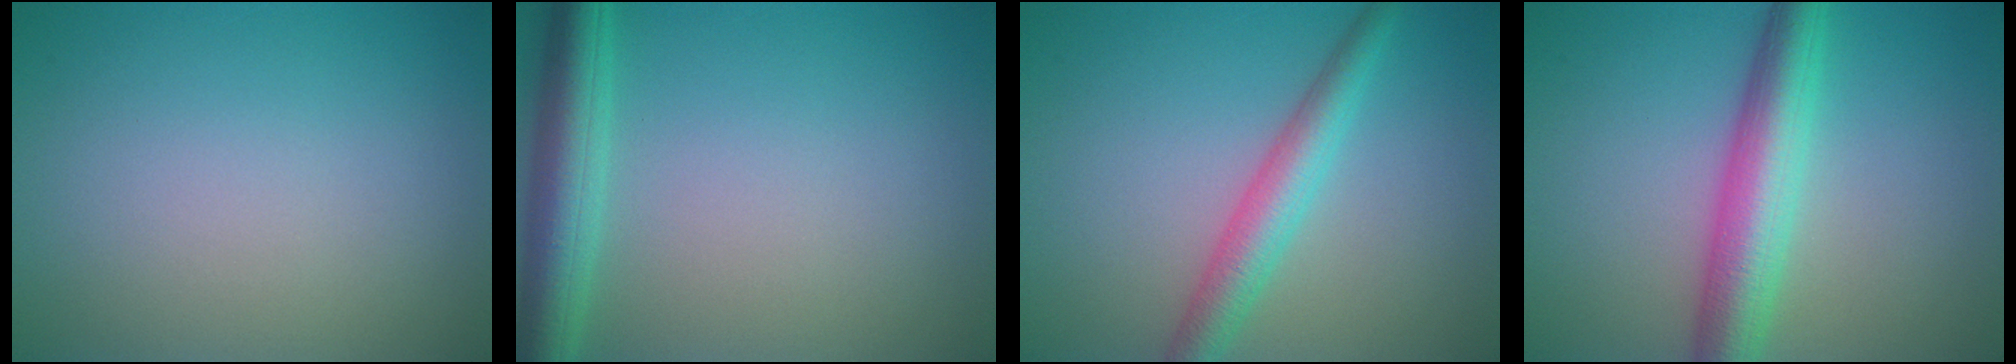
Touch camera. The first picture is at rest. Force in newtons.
{"total": 4.8, "press": 4.8, "slide": 0.2}
{"total": 3.8, "press": 3.8, "slide": 0.1}
{"total": 6.0, "press": 6.0, "slide": 0.3}